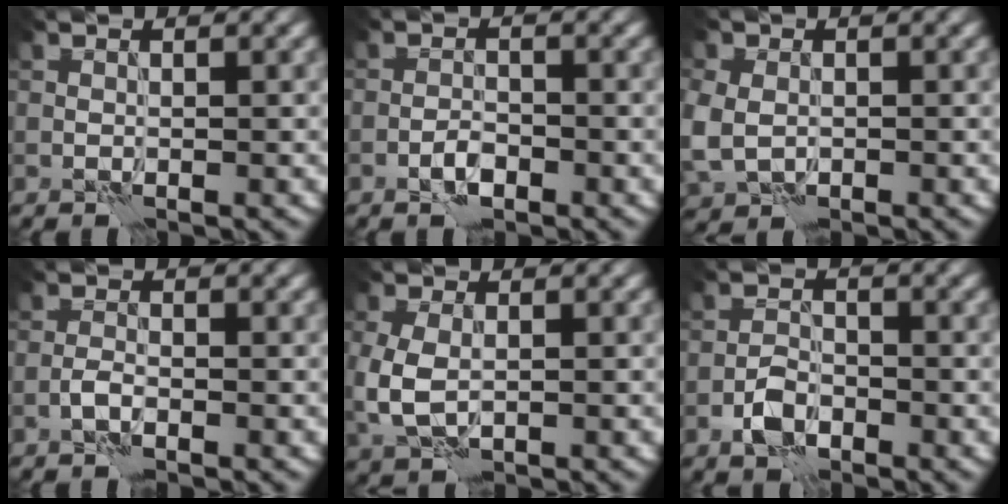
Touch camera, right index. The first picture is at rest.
{"total": 1.7, "force": [-1.0, 0.7, 1.1], "torque": [-0.018, 0.004, -0.022]}
{"total": 5.0, "force": [-0.8, 4.0, 2.9], "torque": [-0.079, -0.012, -0.006]}
{"total": 1.0, "force": [-0.7, 0.2, 0.7], "torque": [-0.018, 0.004, -0.017]}
{"total": 4.0, "force": [-0.3, 2.7, 3.0], "torque": [-0.083, -0.011, -0.004]}
{"total": 2.7, "force": [-1.5, 1.6, 1.6], "torque": [-0.027, 0.006, -0.033]}